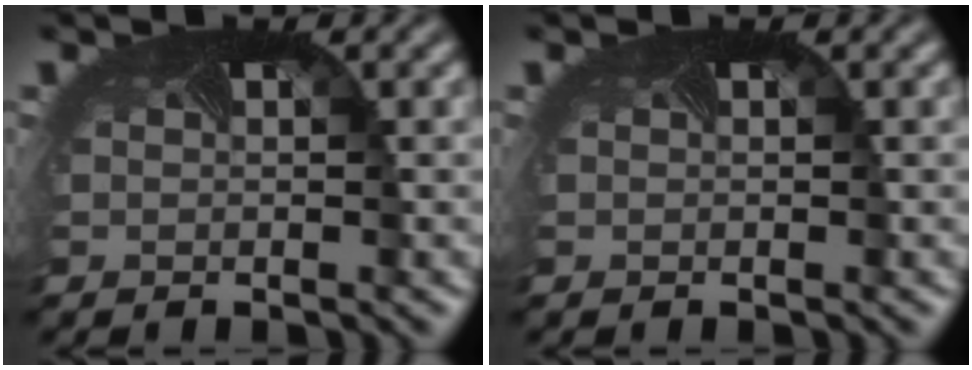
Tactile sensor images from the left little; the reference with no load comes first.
{"total": 0.0}